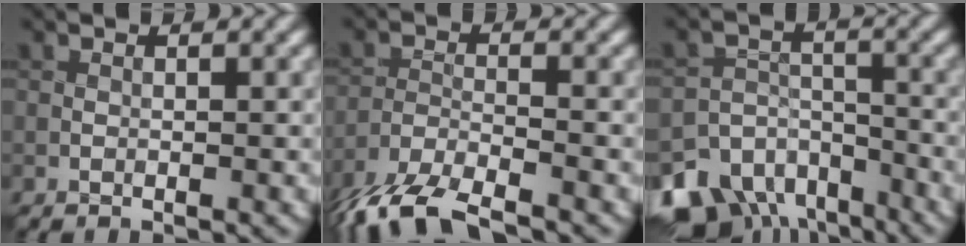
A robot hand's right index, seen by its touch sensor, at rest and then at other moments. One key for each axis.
{"total": 7.4, "fx": -6.1, "fy": 1.9, "fz": 3.7, "tx": -0.075, "ty": -0.014, "tz": -0.116}
{"total": 13.2, "fx": -9.6, "fy": 8.2, "fz": 3.9, "tx": -0.079, "ty": -0.028, "tz": -0.157}